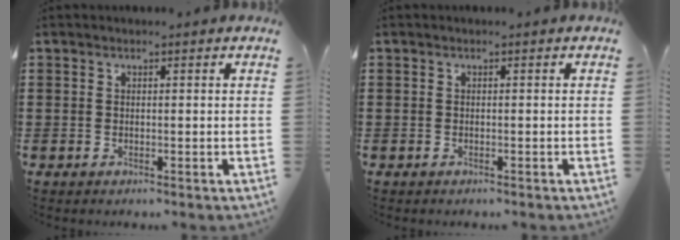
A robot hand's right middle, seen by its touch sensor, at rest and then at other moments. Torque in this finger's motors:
{"motor_torque": [0.90, -1.08, 0.11, 0.03]}